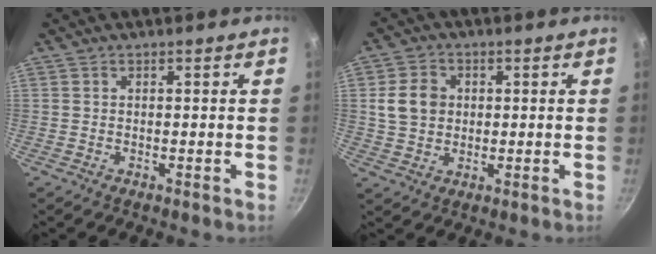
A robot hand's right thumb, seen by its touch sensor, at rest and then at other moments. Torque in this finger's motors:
{"motor_torque": [0.29, 1.74, 0.56, 0.28, 0.05]}